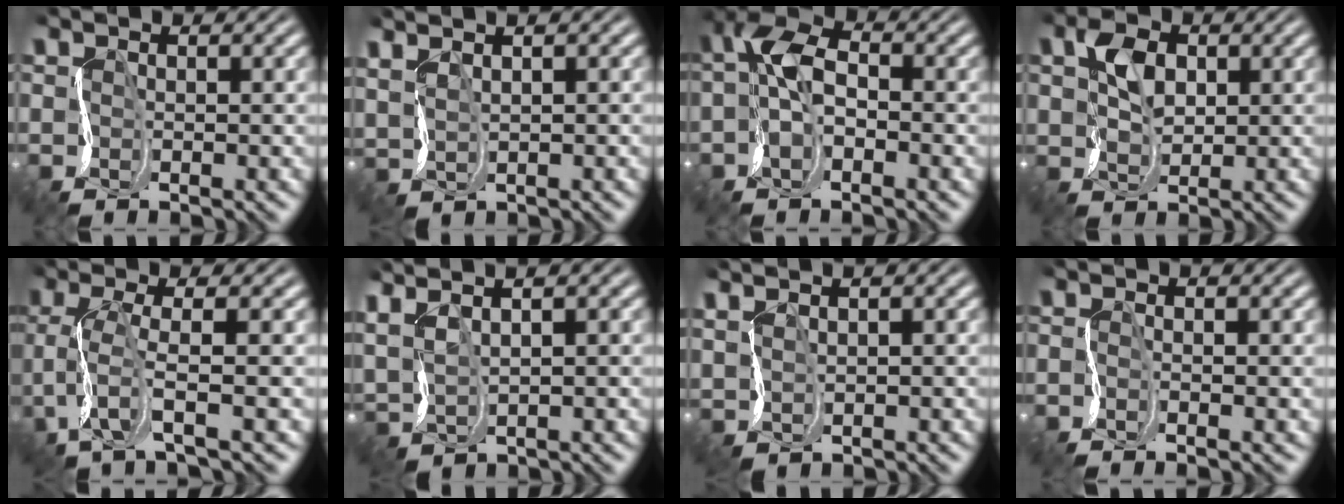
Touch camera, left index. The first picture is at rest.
{"total": 3.0, "force": [2.3, 1.2, 1.5], "torque": [-0.038, 0.024, 0.032]}
{"total": 5.3, "force": [-0.8, 3.2, 4.2], "torque": [-0.092, 0.014, -0.023]}
{"total": 2.7, "force": [1.2, 1.7, 1.7], "torque": [-0.042, 0.010, 0.019]}
{"total": 3.9, "force": [-0.6, 0.2, 3.8], "torque": [-0.087, 0.002, -0.021]}
{"total": 5.2, "force": [3.0, 2.2, 3.6], "torque": [-0.087, 0.033, 0.049]}
{"total": 2.3, "force": [1.8, 0.9, 1.1], "torque": [-0.028, 0.017, 0.026]}
{"total": 2.0, "force": [-0.7, 0.6, 1.8], "torque": [-0.024, -0.007, -0.015]}